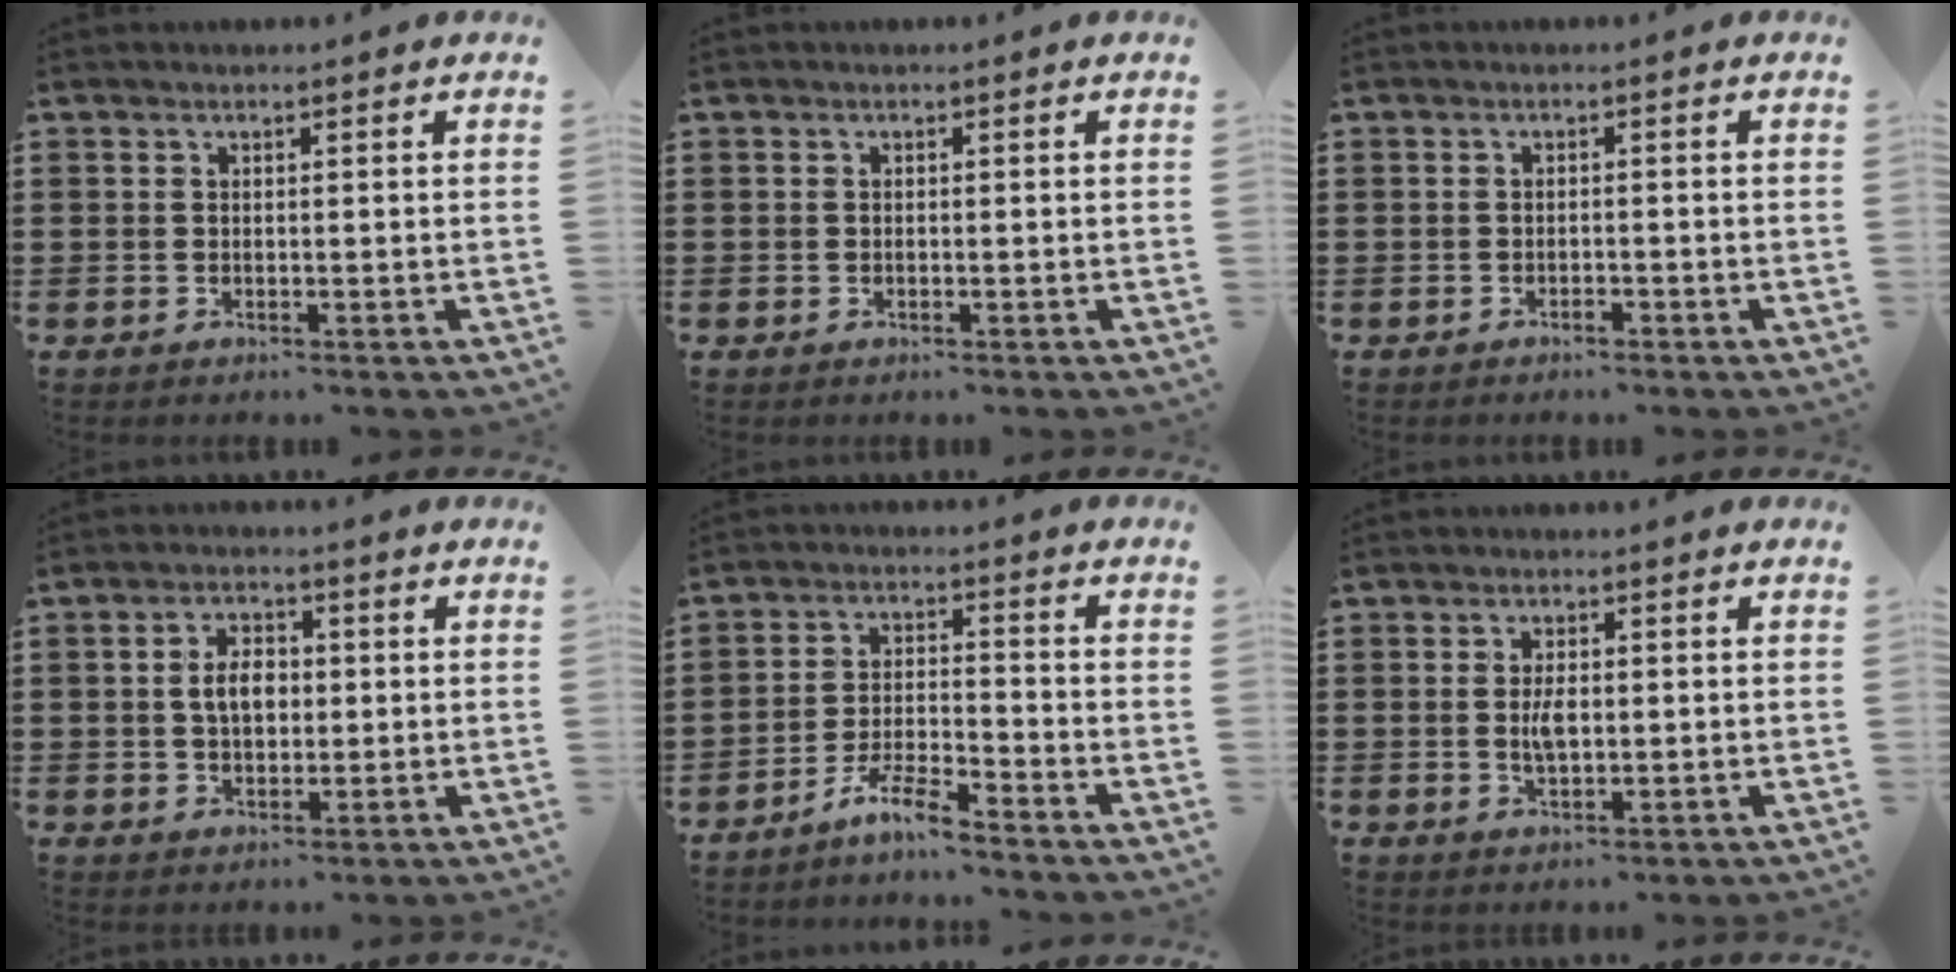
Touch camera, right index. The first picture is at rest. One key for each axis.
{"total": 0.0}
{"total": 1.0, "fx": -1.0, "fy": 0.1, "fz": 0.3, "tx": -0.010, "ty": -0.003, "tz": -0.020}
{"total": 4.7, "fx": 0.2, "fy": 2.9, "fz": 3.7, "tx": -0.068, "ty": 0.010, "tz": -0.002}
{"total": 5.3, "fx": -4.8, "fy": 0.2, "fz": 2.3, "tx": -0.063, "ty": -0.005, "tz": -0.096}
{"total": 3.6, "fx": 0.0, "fy": 1.6, "fz": 3.2, "tx": -0.062, "ty": 0.004, "tz": -0.001}